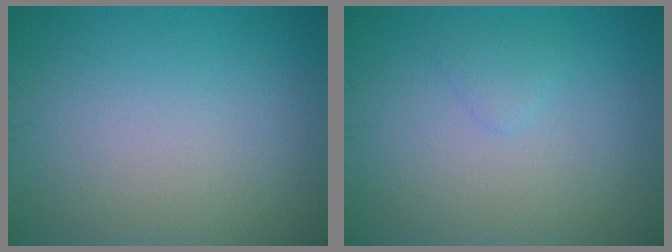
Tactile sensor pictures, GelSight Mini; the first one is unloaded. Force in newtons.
{"total": 0.9, "press": 0.9, "slide": 0.1}